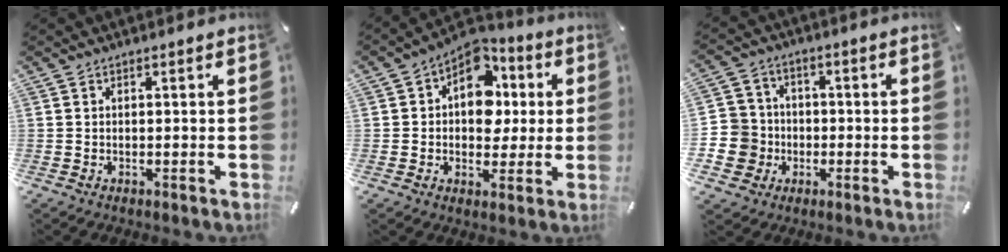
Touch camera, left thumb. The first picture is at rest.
{"total": 11.8, "force": [3.2, 9.5, 6.2], "torque": [-0.083, -0.027, 0.059]}
{"total": 9.0, "force": [-2.3, 8.6, 1.1], "torque": [-0.042, 0.019, -0.041]}